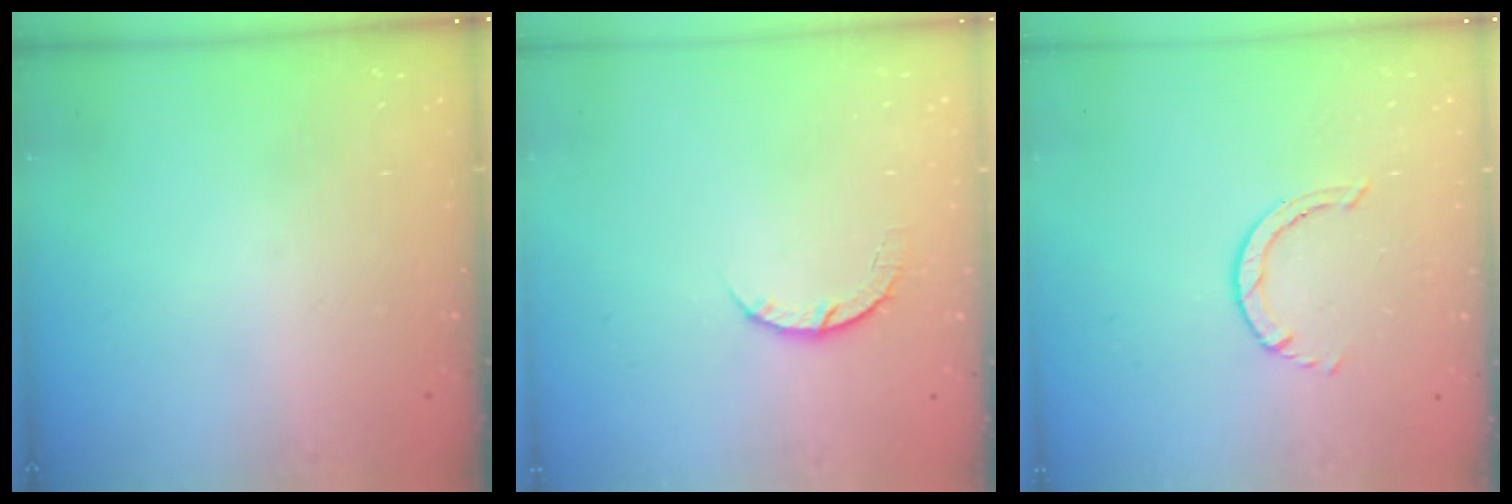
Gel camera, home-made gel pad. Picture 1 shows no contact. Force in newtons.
{"total": 5.2, "press": 5.1, "slide": 0.7}
{"total": 0.6, "press": 0.6, "slide": 0.1}